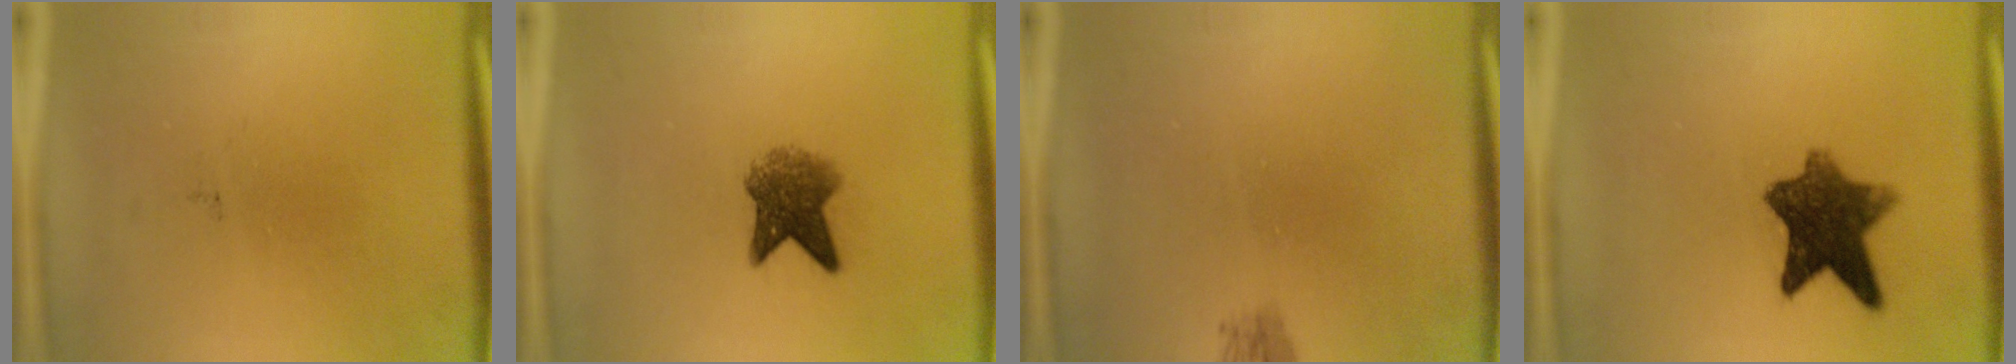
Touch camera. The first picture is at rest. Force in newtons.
{"total": 5.2}
{"total": 1.1}
{"total": 8.9}